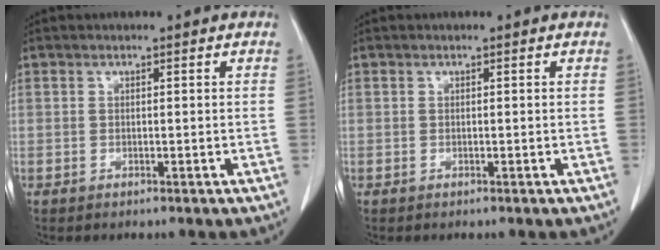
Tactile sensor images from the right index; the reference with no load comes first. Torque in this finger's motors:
{"motor_torque": [0.00, 0.00, 0.00, 0.00]}